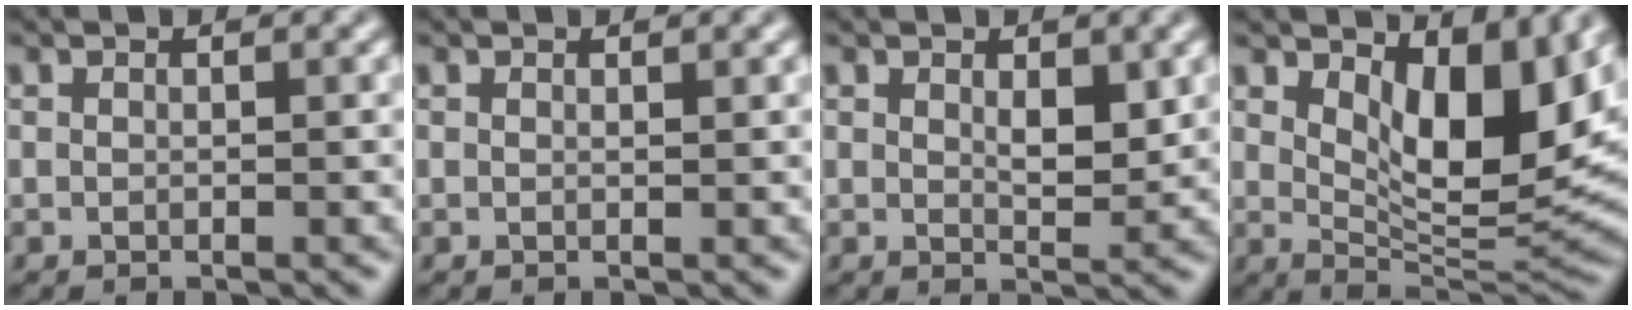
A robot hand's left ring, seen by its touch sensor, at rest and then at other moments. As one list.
[{"total": 0.0}, {"total": 2.3, "force": [0.8, 1.1, 1.9], "torque": [-0.028, -0.006, 0.016]}, {"total": 8.7, "force": [3.0, 3.8, 7.3], "torque": [-0.114, -0.020, 0.050]}]